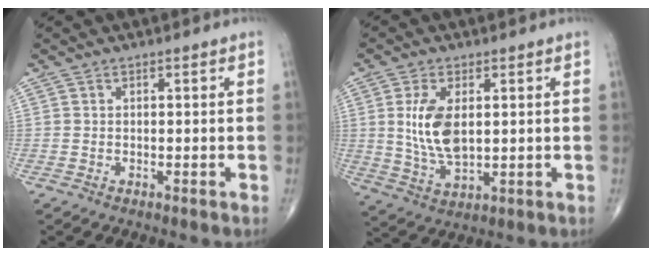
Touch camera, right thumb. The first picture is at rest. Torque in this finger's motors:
{"motor_torque": [-0.29, 0.69, 1.07, 0.25, 0.12]}